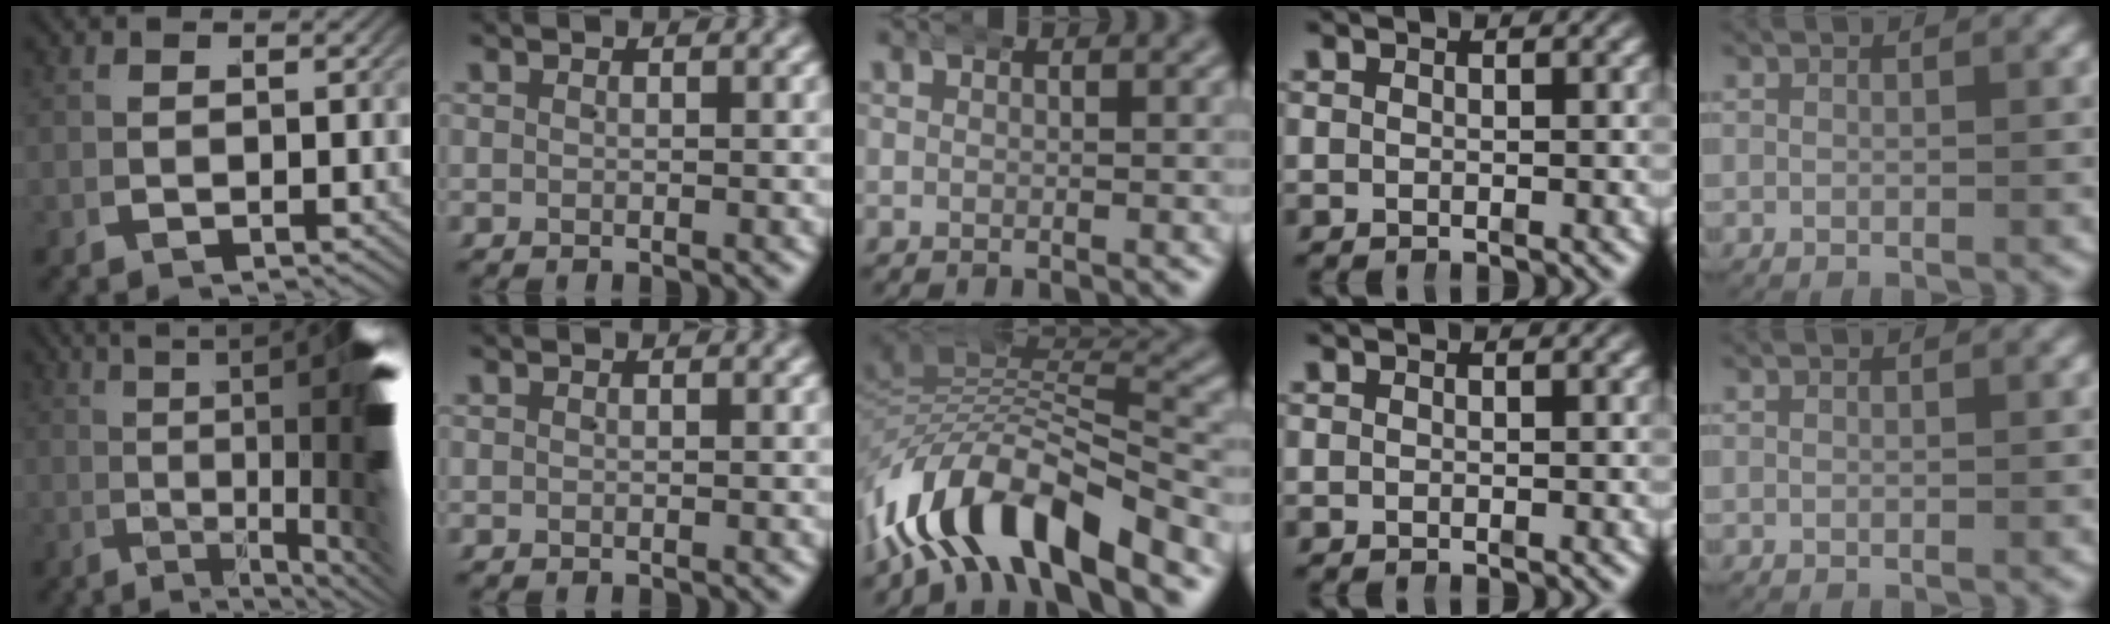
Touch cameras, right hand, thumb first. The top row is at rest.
{"thumb": {"total": 23.6, "force": [1.9, 7.7, 22.3], "torque": [-0.276, -0.006, 0.027]}, "middle": {"total": 11.3, "force": [-5.3, 6.8, 7.3], "torque": [-0.151, -0.037, -0.074]}}